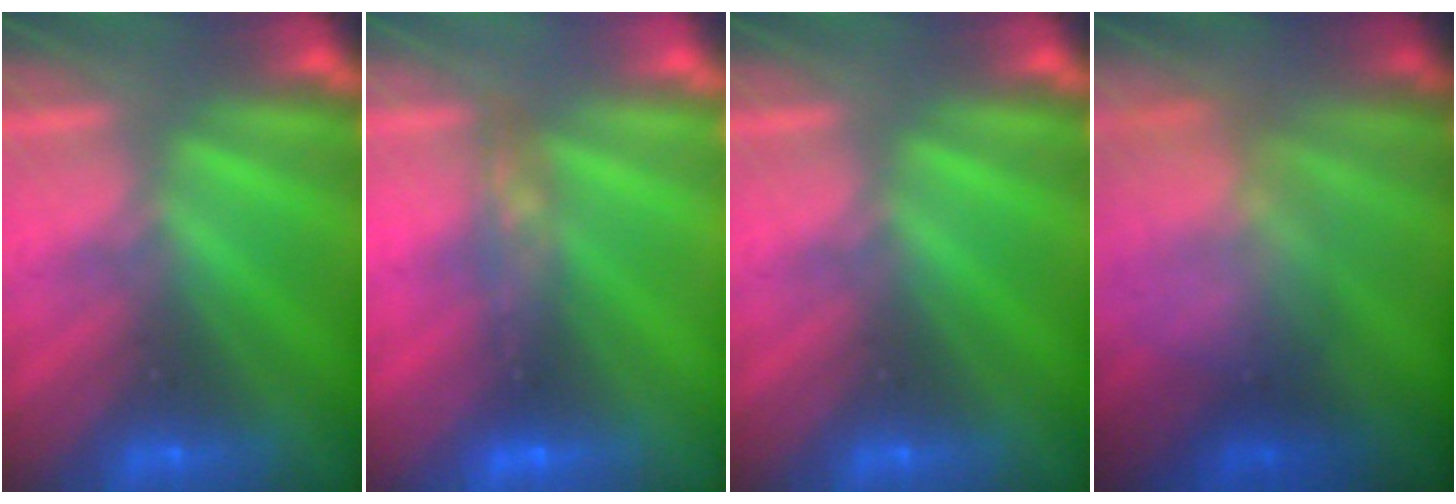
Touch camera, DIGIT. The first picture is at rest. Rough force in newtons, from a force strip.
{"total": 4.4}
{"total": 0.0}
{"total": 7.6}